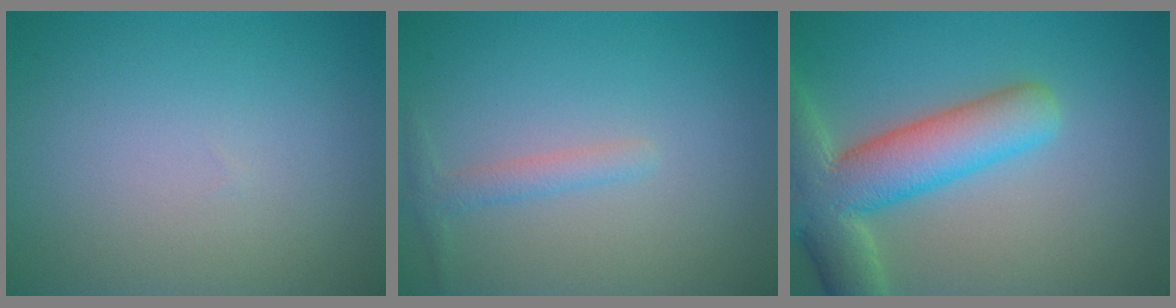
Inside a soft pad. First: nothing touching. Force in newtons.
{"total": 1.5, "press": 1.5, "slide": 0.0}
{"total": 8.6, "press": 8.5, "slide": 1.0}